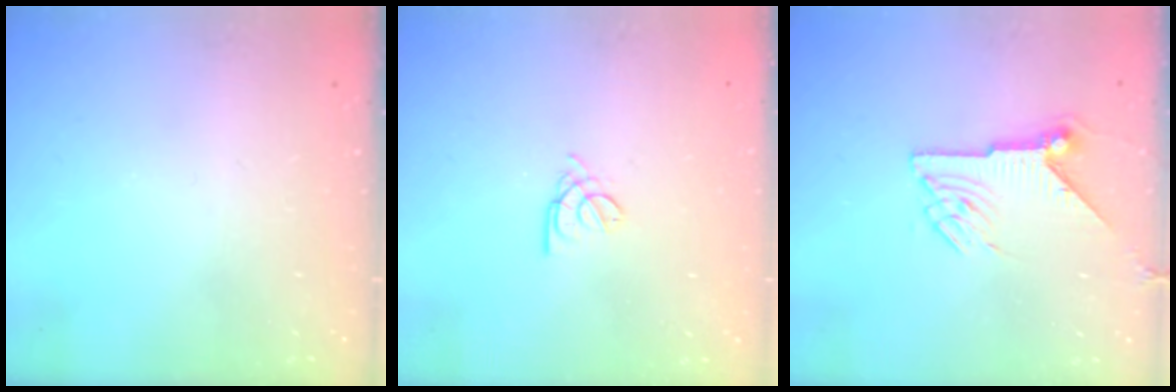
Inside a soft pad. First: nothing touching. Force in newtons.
{"total": 2.2, "press": 2.1, "slide": 0.5}
{"total": 8.2, "press": 8.2, "slide": 0.2}